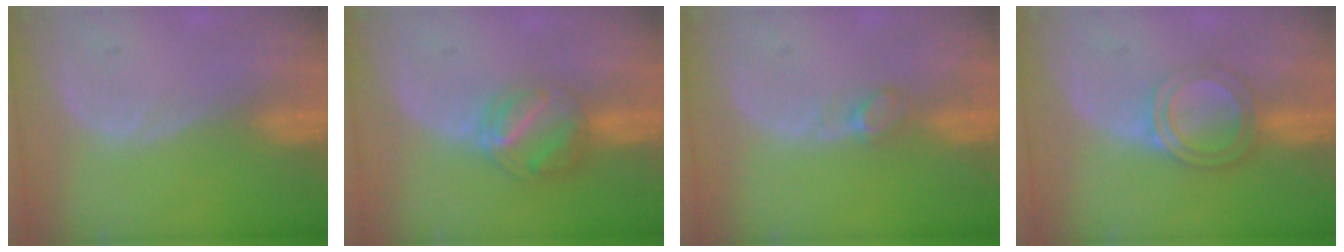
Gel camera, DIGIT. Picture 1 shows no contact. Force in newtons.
{"total": 6.3, "press": 5.6, "slide": 3.0}
{"total": 2.0, "press": 1.9, "slide": 0.2}
{"total": 5.1, "press": 4.7, "slide": 2.1}